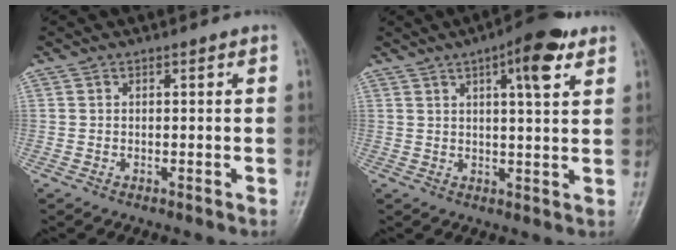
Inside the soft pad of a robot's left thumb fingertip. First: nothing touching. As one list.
[{"total": 9.2, "force": [4.7, 2.4, 7.5], "torque": [-0.097, -0.012, 0.063]}]